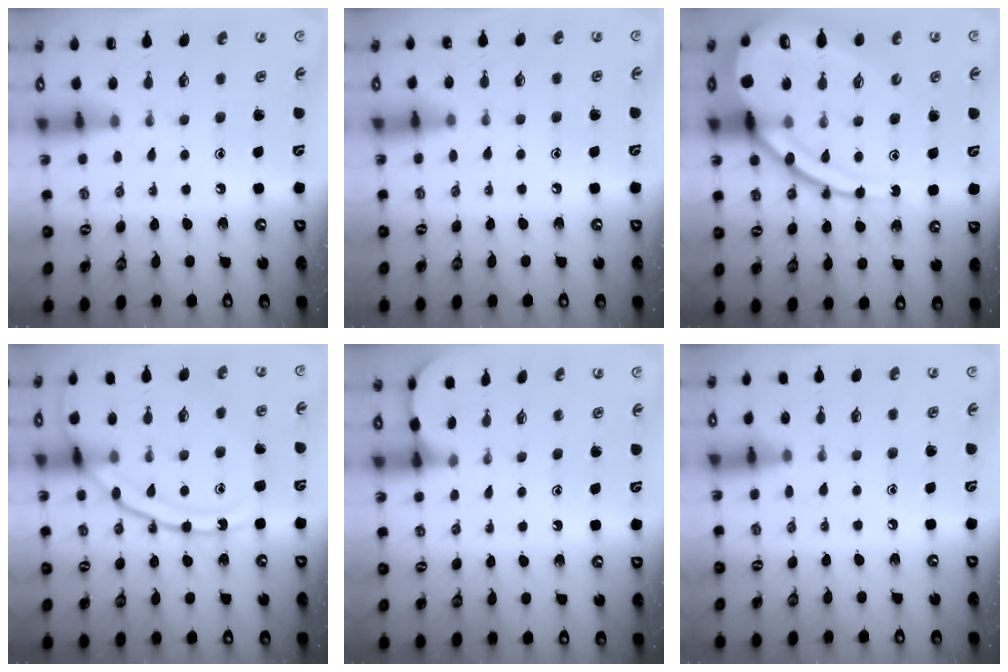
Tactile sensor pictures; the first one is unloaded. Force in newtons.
{"total": 5.2, "press": 5.2, "slide": 0.5}
{"total": 20.3, "press": 20.2, "slide": 2.2}
{"total": 15.7, "press": 15.7, "slide": 1.3}
{"total": 1.8, "press": 1.8, "slide": 0.2}
{"total": 6.6, "press": 6.5, "slide": 0.5}